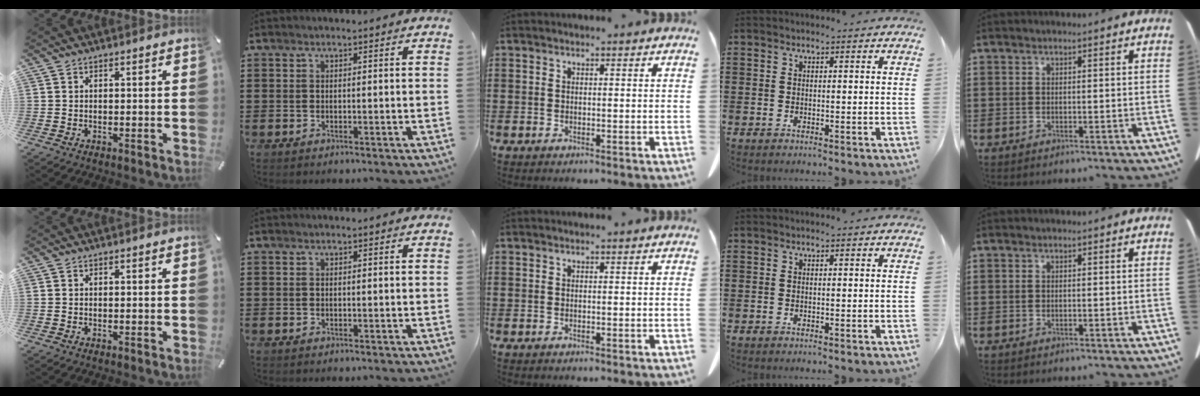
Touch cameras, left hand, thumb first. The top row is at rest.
{}